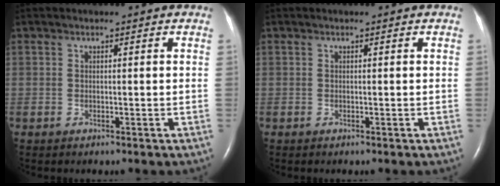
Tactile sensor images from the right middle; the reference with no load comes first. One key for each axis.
{"total": 0.0}